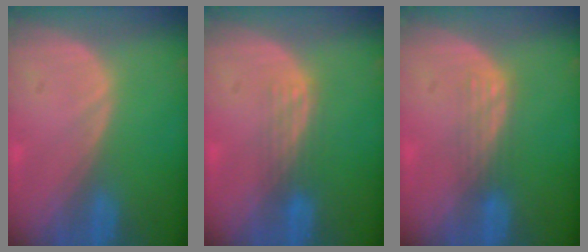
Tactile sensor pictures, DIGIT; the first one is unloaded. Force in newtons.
{"total": 3.1, "press": 2.8, "slide": 1.4}
{"total": 2.9, "press": 2.6, "slide": 1.4}